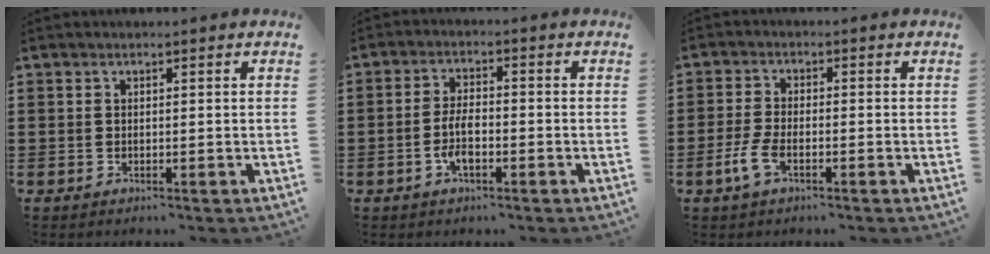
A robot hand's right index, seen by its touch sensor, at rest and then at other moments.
{"total": 4.6, "force": [-1.6, 1.6, 4.1], "torque": [-0.092, -0.004, -0.033]}
{"total": 3.6, "force": [-1.7, 1.2, 3.0], "torque": [-0.079, -0.011, -0.037]}